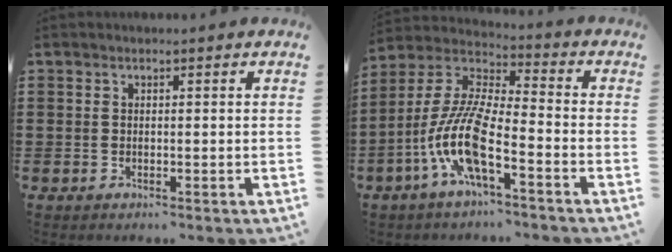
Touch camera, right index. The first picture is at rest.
{"total": 11.3, "force": [-5.8, 2.3, 9.4], "torque": [-0.226, -0.018, -0.120]}